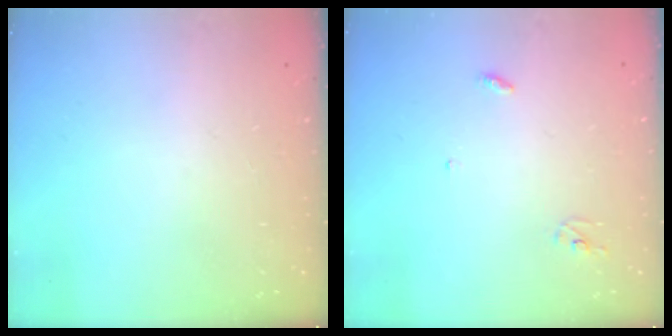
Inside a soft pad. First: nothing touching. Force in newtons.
{"total": 2.8, "press": 2.8, "slide": 0.2}